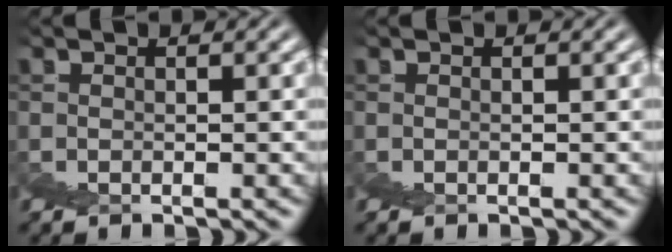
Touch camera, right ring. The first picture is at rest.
{"total": 0.0}